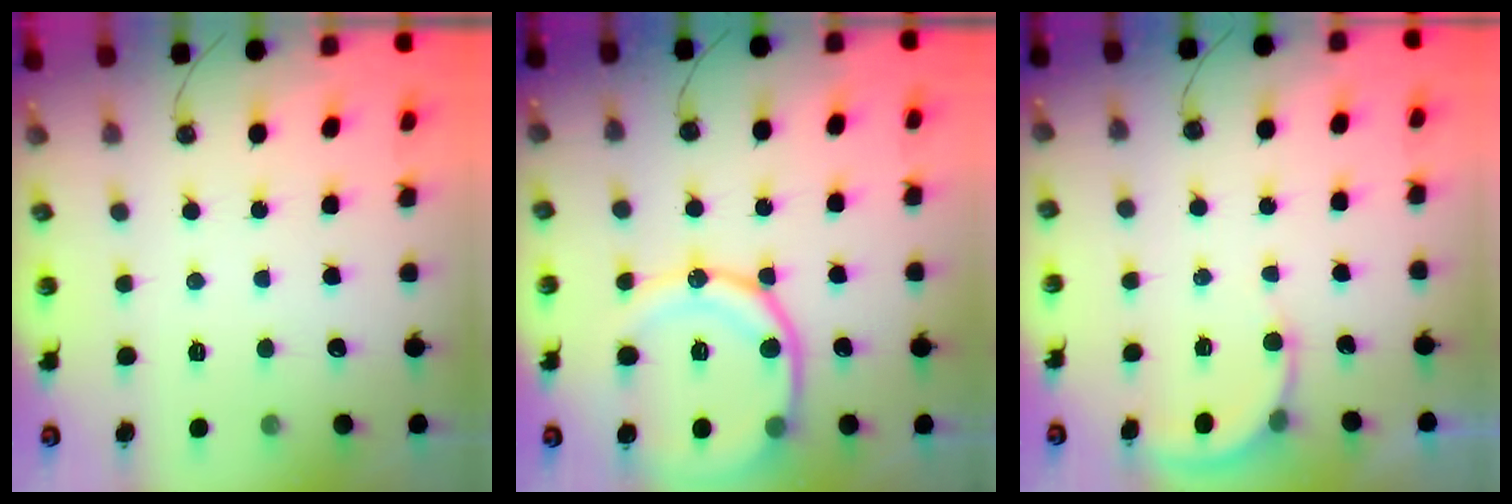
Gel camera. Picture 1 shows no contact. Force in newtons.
{"total": 17.4, "press": 17.2, "slide": 2.1}
{"total": 4.3, "press": 4.3, "slide": 0.4}